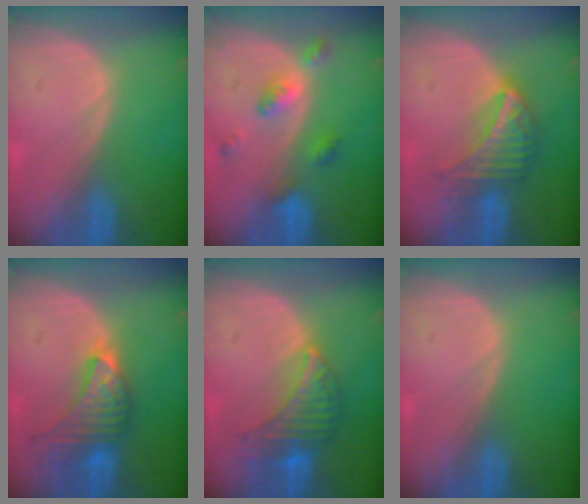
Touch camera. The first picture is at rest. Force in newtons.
{"total": 5.2, "press": 4.7, "slide": 2.2}
{"total": 7.4, "press": 6.5, "slide": 3.6}
{"total": 7.4, "press": 7.4, "slide": 0.5}
{"total": 7.1, "press": 6.7, "slide": 2.2}
{"total": 0.0}